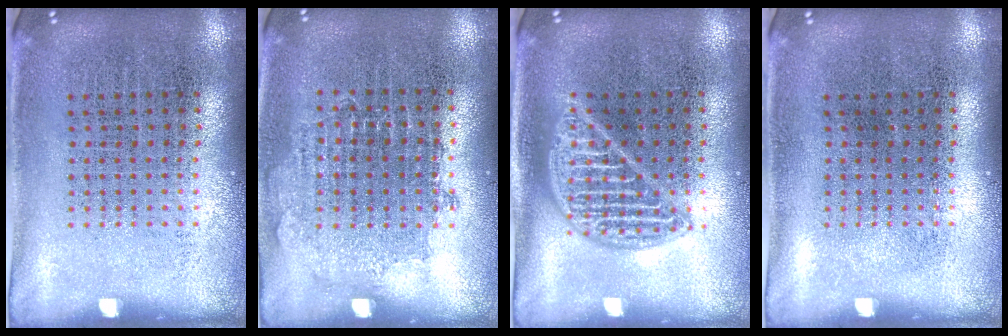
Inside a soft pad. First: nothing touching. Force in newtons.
{"total": 0.8, "press": 0.7, "slide": 0.2}
{"total": 1.9, "press": 1.9, "slide": 0.3}
{"total": 0.0}